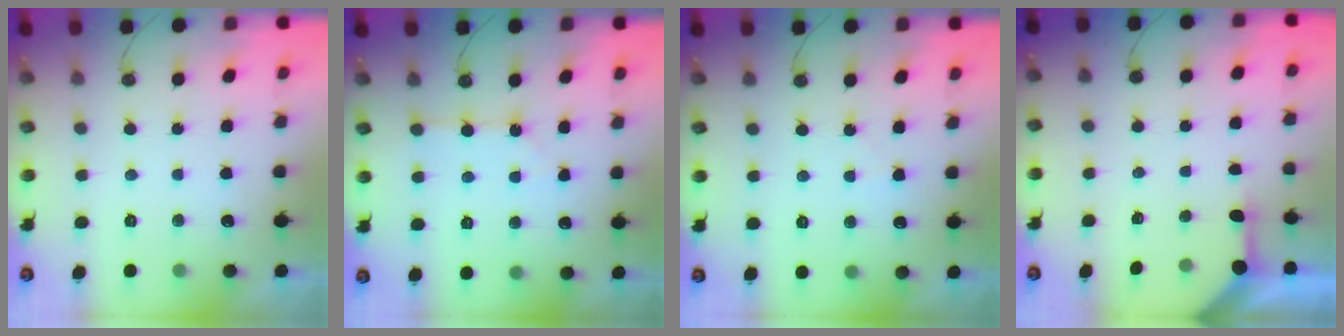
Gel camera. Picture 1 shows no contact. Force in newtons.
{"total": 2.3, "press": 2.2, "slide": 0.4}
{"total": 3.6, "press": 3.6, "slide": 0.5}
{"total": 2.7, "press": 2.6, "slide": 0.3}